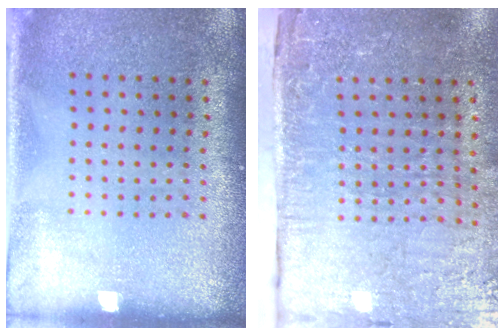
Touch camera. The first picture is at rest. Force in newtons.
{"total": 5.1, "press": 4.1, "slide": 3.1}